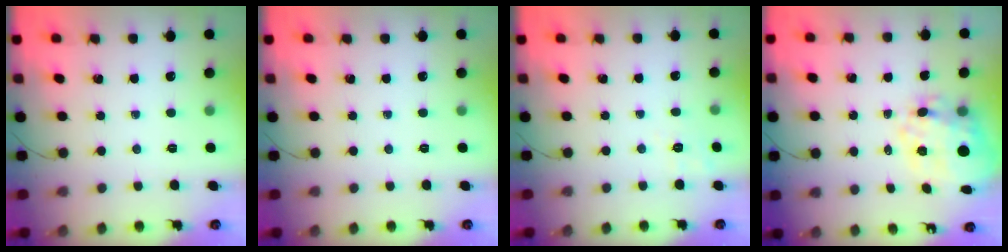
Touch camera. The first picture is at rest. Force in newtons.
{"total": 0.0}
{"total": 3.3, "press": 2.7, "slide": 1.9}
{"total": 6.2, "press": 5.3, "slide": 3.2}